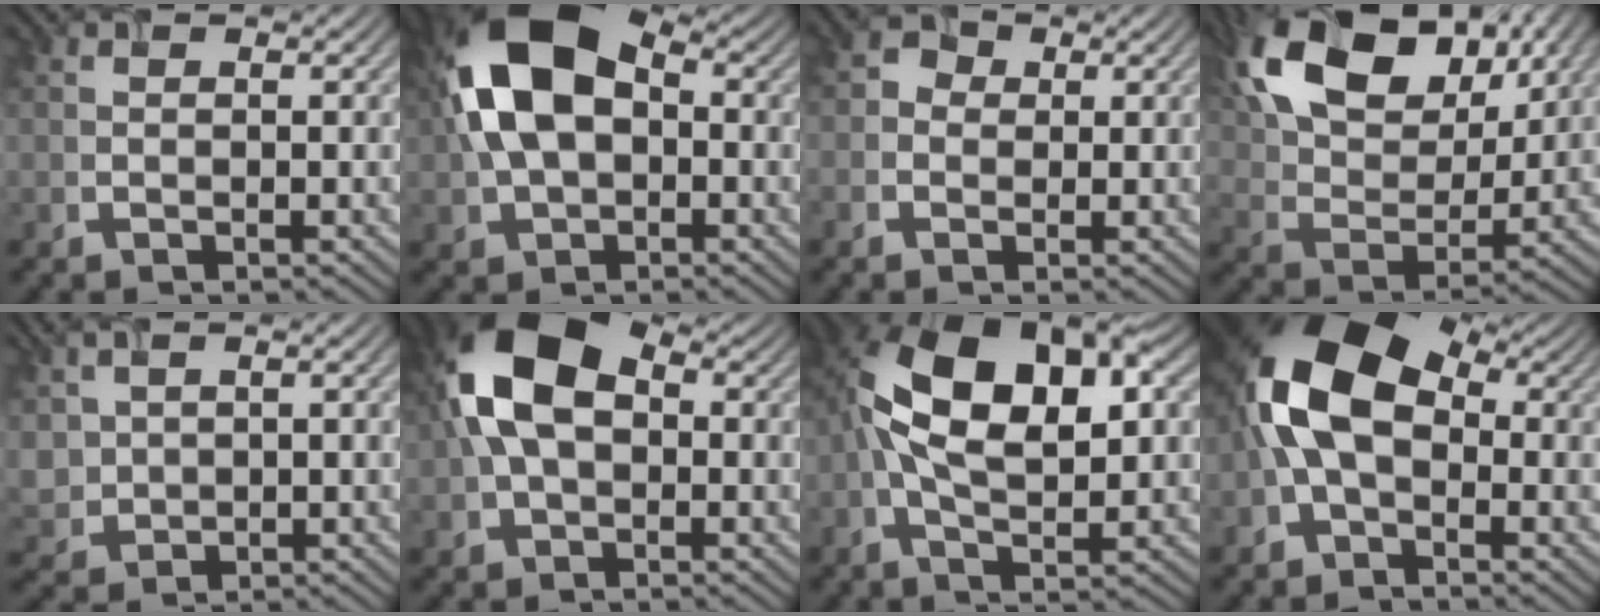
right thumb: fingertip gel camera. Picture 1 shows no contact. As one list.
[{"total": 14.0, "force": [1.1, 9.1, 10.6], "torque": [-0.227, 0.011, 0.010]}, {"total": 1.8, "force": [-0.5, 1.7, 0.3], "torque": [-0.002, -0.002, -0.014]}, {"total": 15.5, "force": [7.6, 9.3, 9.8], "torque": [-0.205, 0.011, 0.137]}, {"total": 5.1, "force": [1.6, 3.5, 3.2], "torque": [-0.102, -0.008, 0.043]}, {"total": 12.1, "force": [1.3, 7.8, 9.1], "torque": [-0.196, 0.013, 0.012]}, {"total": 13.8, "force": [2.5, 7.4, 11.3], "torque": [-0.229, -0.001, 0.043]}, {"total": 12.3, "force": [-0.3, 7.9, 9.5], "torque": [-0.213, 0.014, -0.025]}]